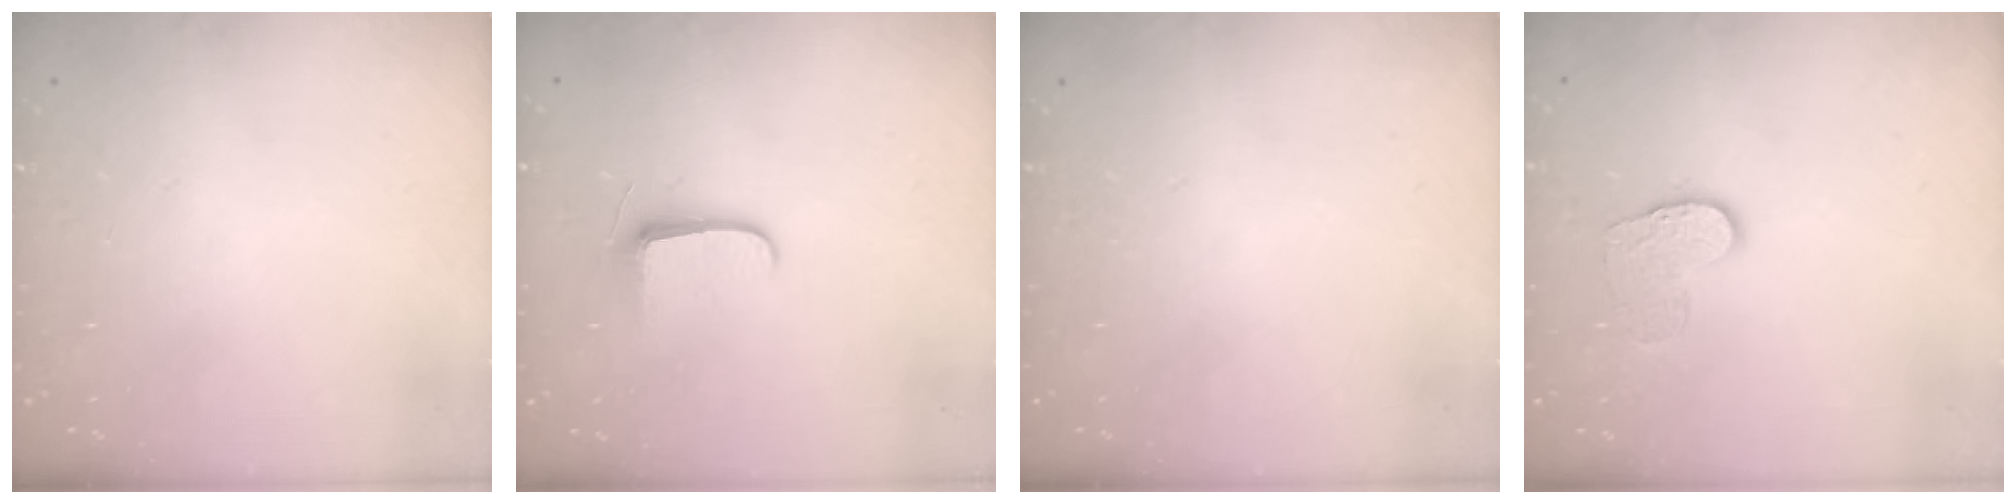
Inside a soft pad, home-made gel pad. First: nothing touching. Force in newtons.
{"total": 6.8, "press": 6.7, "slide": 0.9}
{"total": 0.0}
{"total": 8.8, "press": 8.8, "slide": 0.7}